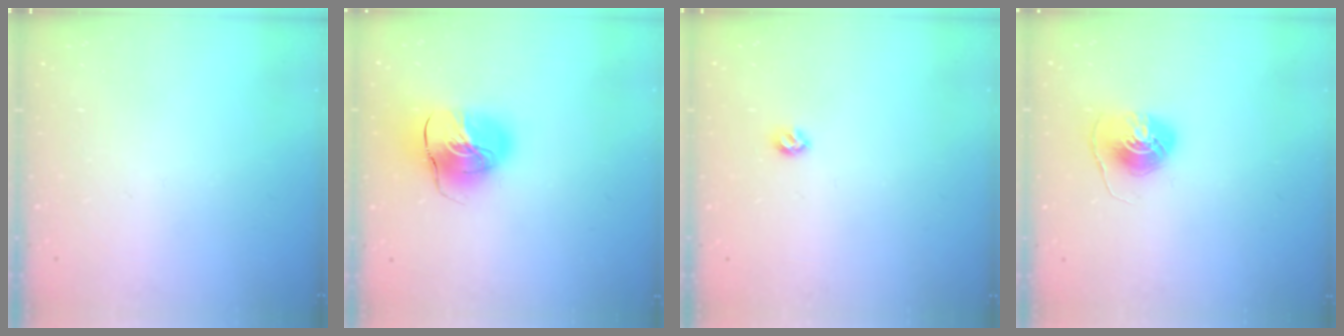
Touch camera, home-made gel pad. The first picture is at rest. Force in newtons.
{"total": 13.3, "press": 13.2, "slide": 2.2}
{"total": 5.3, "press": 5.3, "slide": 0.7}
{"total": 7.8, "press": 7.8, "slide": 0.3}